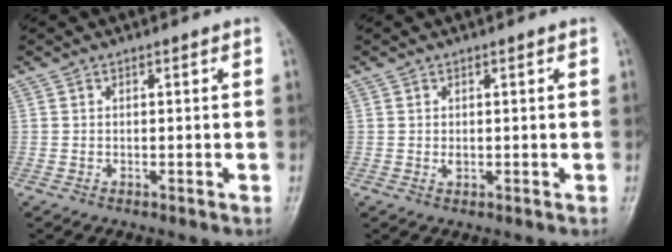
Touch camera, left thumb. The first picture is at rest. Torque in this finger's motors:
{"motor_torque": [0.18, 0.16, 0.04, -0.06, 0.00]}